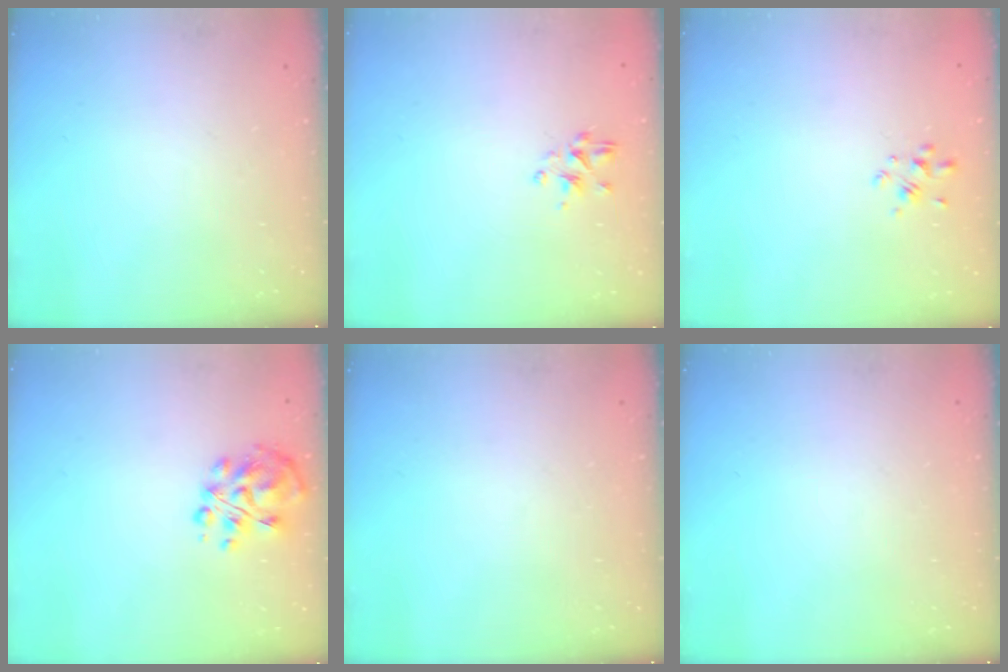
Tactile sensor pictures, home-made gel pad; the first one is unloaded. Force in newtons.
{"total": 2.8, "press": 2.7, "slide": 0.8}
{"total": 2.2, "press": 2.0, "slide": 1.0}
{"total": 8.8, "press": 8.6, "slide": 1.8}
{"total": 0.0}
{"total": 0.0}